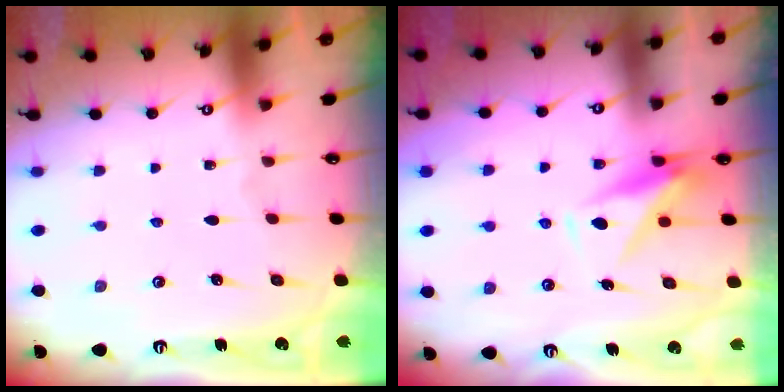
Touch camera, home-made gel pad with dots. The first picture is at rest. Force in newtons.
{"total": 8.1, "press": 8.0, "slide": 1.2}